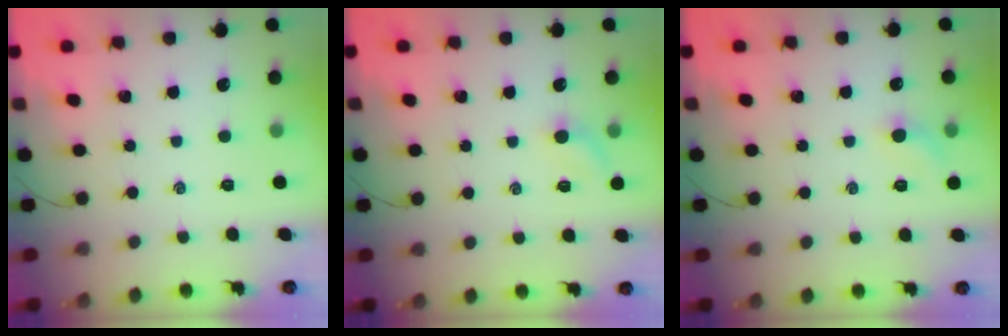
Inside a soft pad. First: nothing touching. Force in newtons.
{"total": 4.8, "press": 4.7, "slide": 1.2}
{"total": 4.9, "press": 4.6, "slide": 1.6}